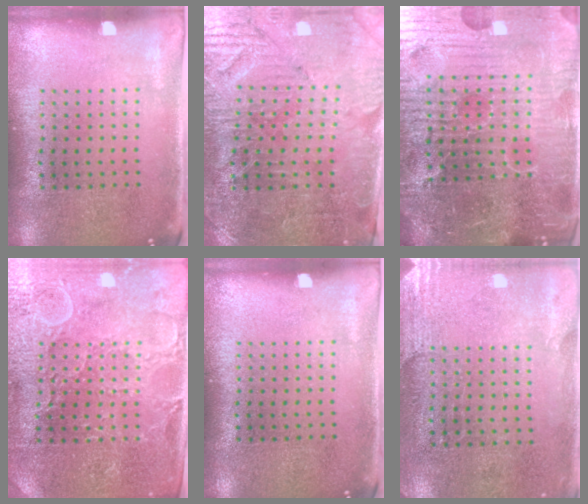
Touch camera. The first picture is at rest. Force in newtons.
{"total": 3.7, "press": 3.4, "slide": 1.5}
{"total": 6.8, "press": 6.1, "slide": 3.0}
{"total": 3.4, "press": 3.4, "slide": 0.7}
{"total": 0.0}
{"total": 2.6, "press": 2.3, "slide": 1.2}